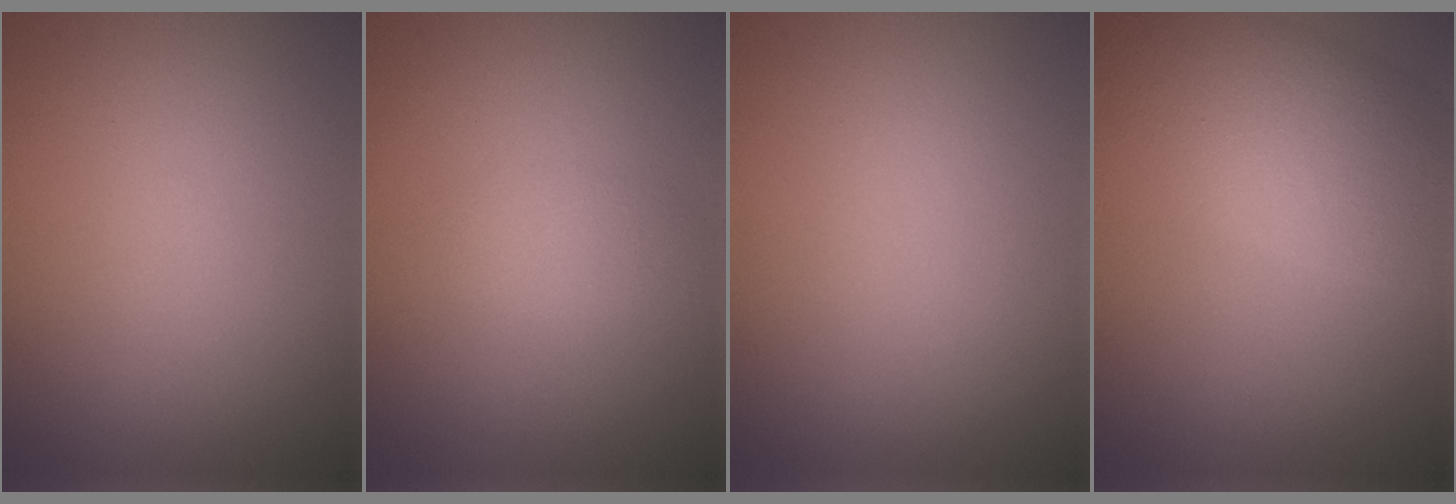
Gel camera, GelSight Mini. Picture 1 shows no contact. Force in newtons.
{"total": 1.4, "press": 1.4, "slide": 0.0}
{"total": 0.0}
{"total": 6.3, "press": 6.3, "slide": 0.1}